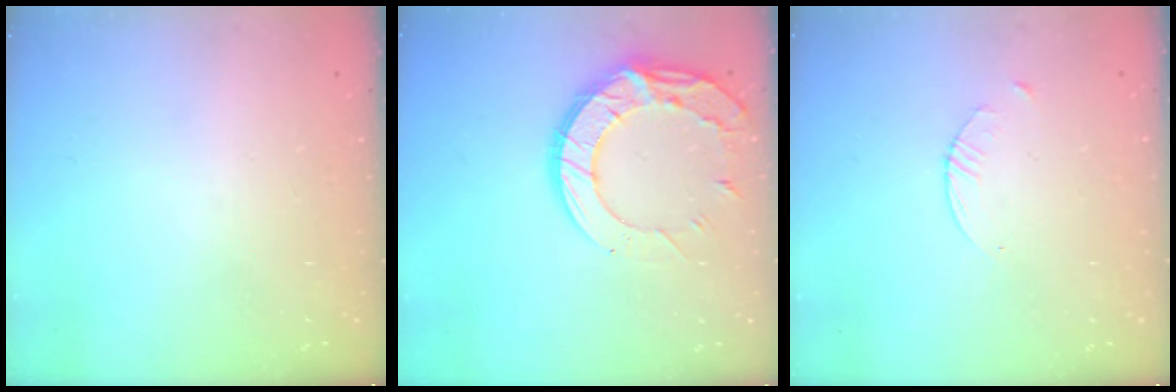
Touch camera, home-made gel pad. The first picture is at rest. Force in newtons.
{"total": 14.4, "press": 14.3, "slide": 1.2}
{"total": 1.5, "press": 1.5, "slide": 0.2}